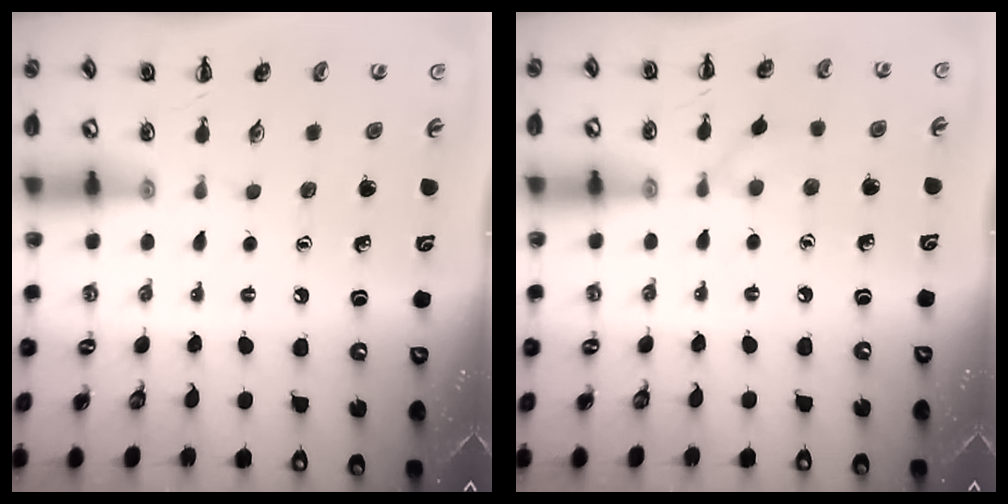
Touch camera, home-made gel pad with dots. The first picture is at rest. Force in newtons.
{"total": 3.2, "press": 3.0, "slide": 1.2}